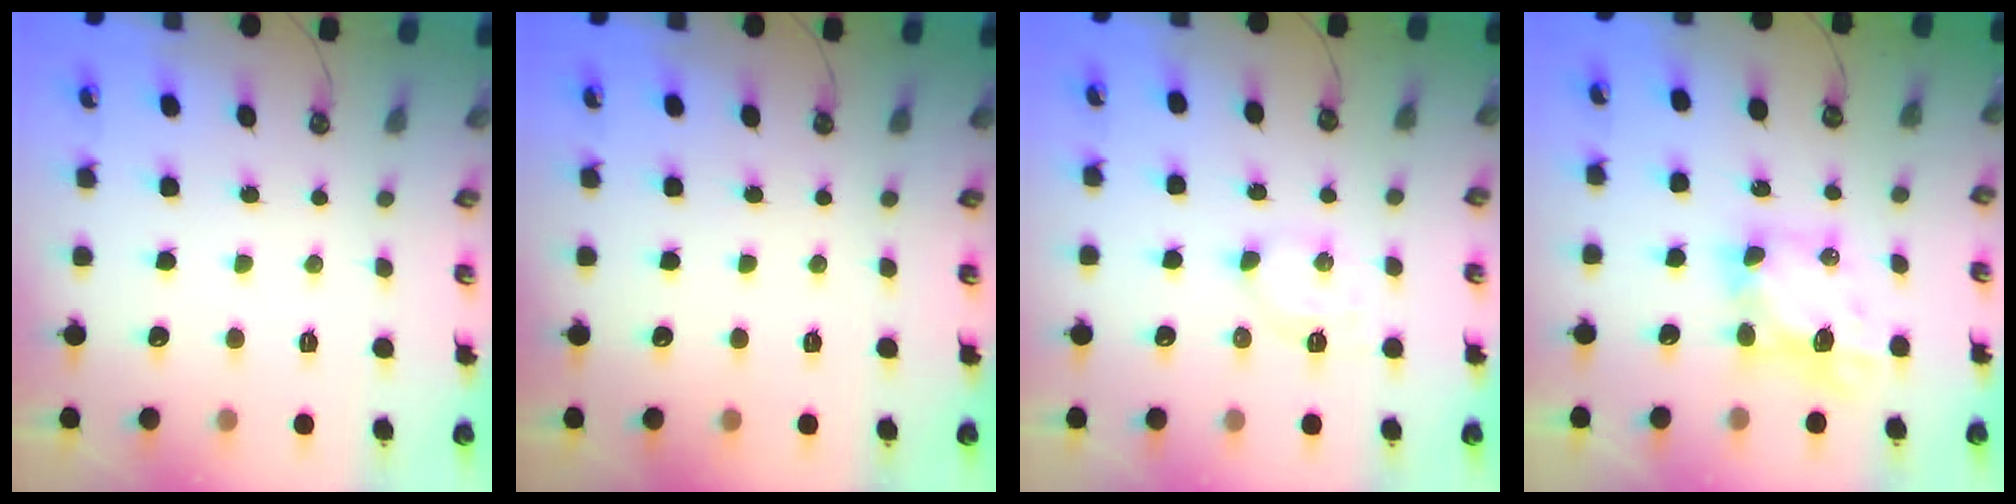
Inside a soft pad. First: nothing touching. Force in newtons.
{"total": 0.0}
{"total": 4.3, "press": 4.3, "slide": 0.4}
{"total": 6.0, "press": 6.0, "slide": 0.1}